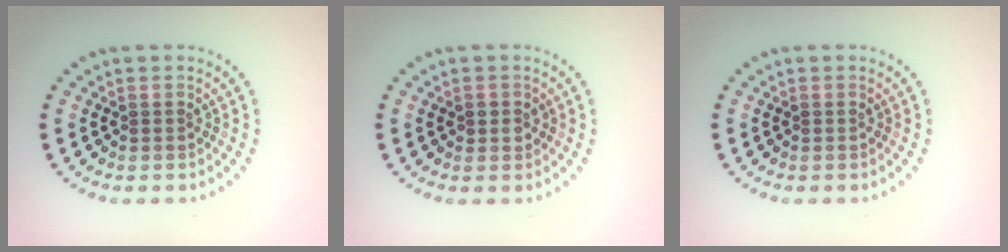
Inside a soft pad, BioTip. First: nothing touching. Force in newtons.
{"total": 1.1, "press": 1.0, "slide": 0.4}
{"total": 0.0}